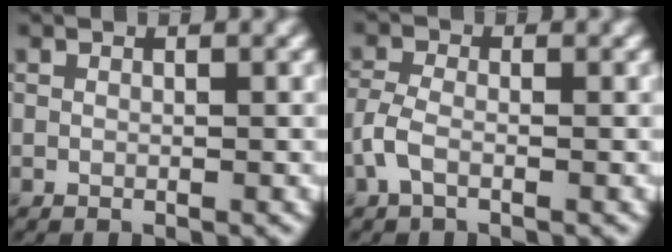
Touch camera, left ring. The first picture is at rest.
{"total": 2.3, "force": [-1.1, 1.1, 1.7], "torque": [-0.042, 0.003, -0.031]}